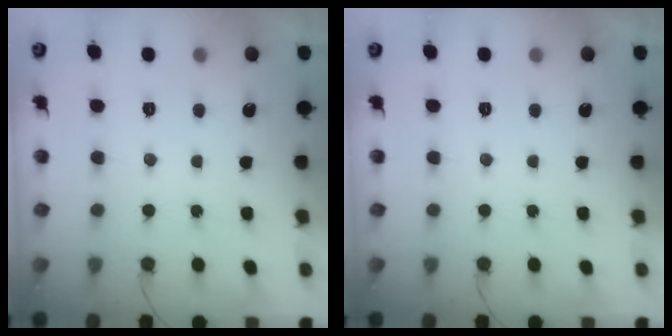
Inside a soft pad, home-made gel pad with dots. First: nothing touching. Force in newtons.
{"total": 0.0}